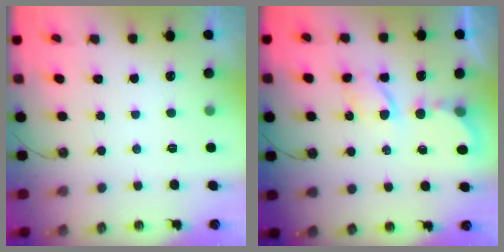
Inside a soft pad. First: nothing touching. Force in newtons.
{"total": 6.0, "press": 6.0, "slide": 0.2}